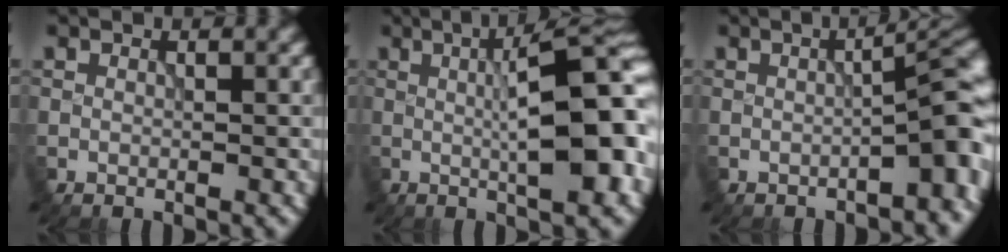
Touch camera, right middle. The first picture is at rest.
{"total": 10.6, "force": [0.3, 2.5, 10.3], "torque": [-0.128, 0.008, 0.002]}
{"total": 7.4, "force": [-1.2, 2.5, 6.9], "torque": [-0.074, -0.003, -0.014]}